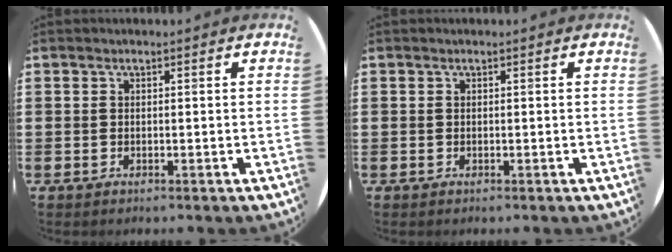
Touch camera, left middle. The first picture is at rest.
{"total": 0.0}